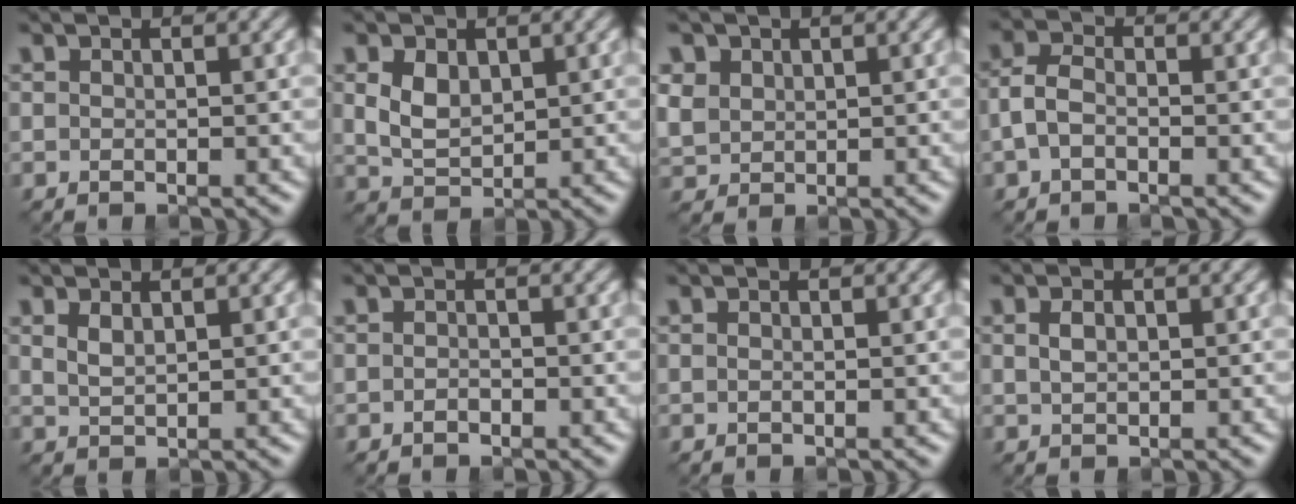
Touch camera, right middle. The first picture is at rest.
{"total": 3.2, "force": [0.9, 2.2, 2.1], "torque": [-0.051, -0.002, 0.021]}
{"total": 2.7, "force": [1.1, 2.3, 0.9], "torque": [-0.035, -0.002, 0.031]}
{"total": 2.5, "force": [-0.7, 1.6, 1.8], "torque": [-0.042, 0.007, -0.020]}
{"total": 1.4, "force": [0.9, 0.5, 0.9], "torque": [-0.022, -0.001, 0.022]}
{"total": 0.7, "force": [-0.4, 0.3, 0.5], "torque": [-0.009, -0.001, -0.007]}
{"total": 0.0}
{"total": 1.3, "force": [0.3, 0.9, 0.9], "torque": [-0.021, 0.000, 0.008]}